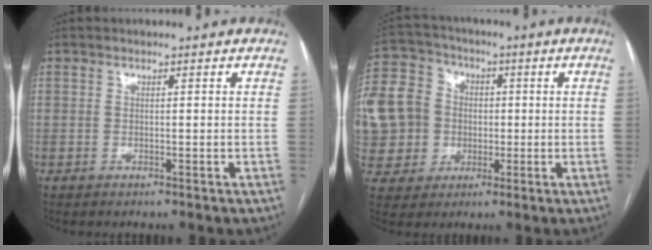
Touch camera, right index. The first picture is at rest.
{"total": 22.2, "force": [-0.8, 20.5, 8.4], "torque": [-0.284, 0.058, 0.002]}